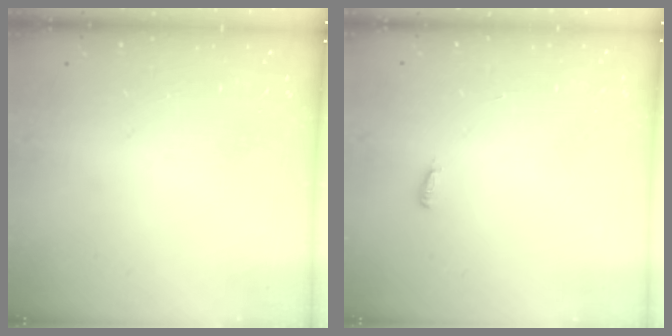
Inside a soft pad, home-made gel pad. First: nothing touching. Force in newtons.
{"total": 2.9, "press": 2.8, "slide": 0.9}